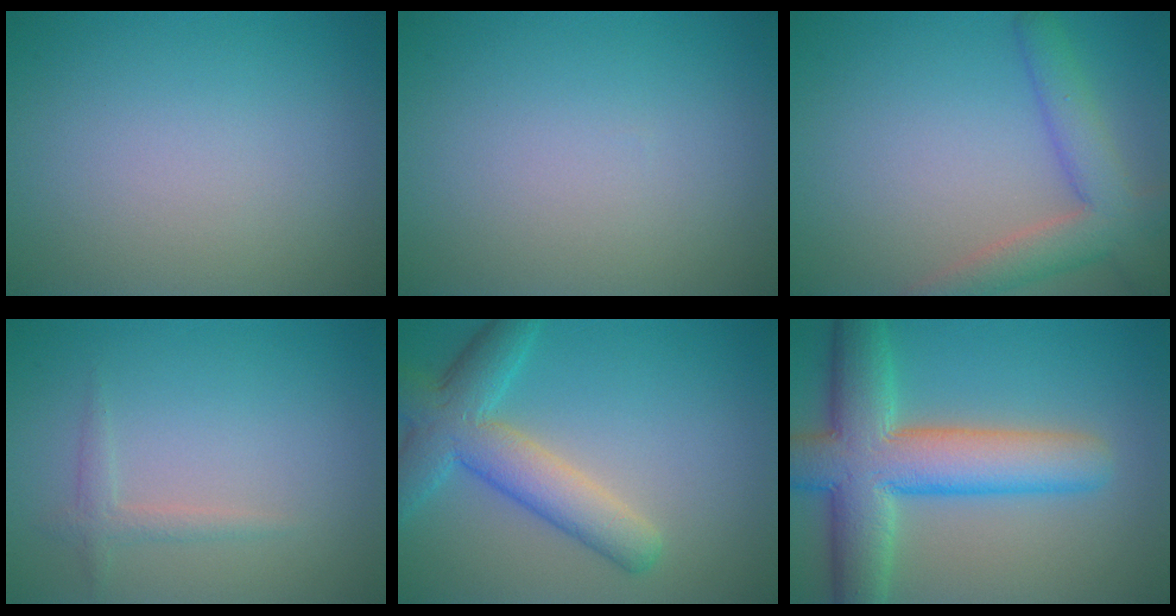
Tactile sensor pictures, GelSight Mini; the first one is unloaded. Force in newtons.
{"total": 0.0}
{"total": 4.7, "press": 4.7, "slide": 0.4}
{"total": 1.3, "press": 1.3, "slide": 0.1}
{"total": 6.1, "press": 6.1, "slide": 0.3}
{"total": 10.0, "press": 10.0, "slide": 0.5}